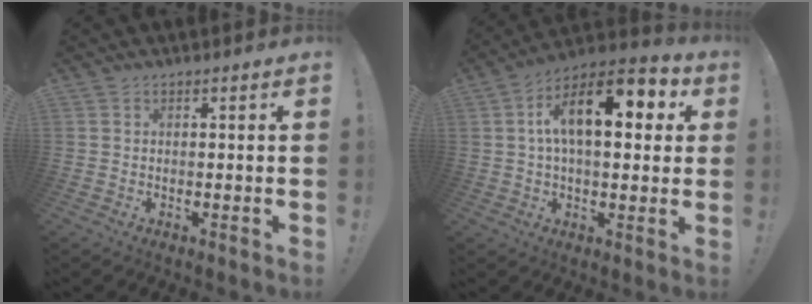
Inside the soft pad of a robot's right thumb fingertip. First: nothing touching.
{"total": 16.4, "force": [4.6, 7.5, 13.8], "torque": [-0.222, -0.004, 0.070]}